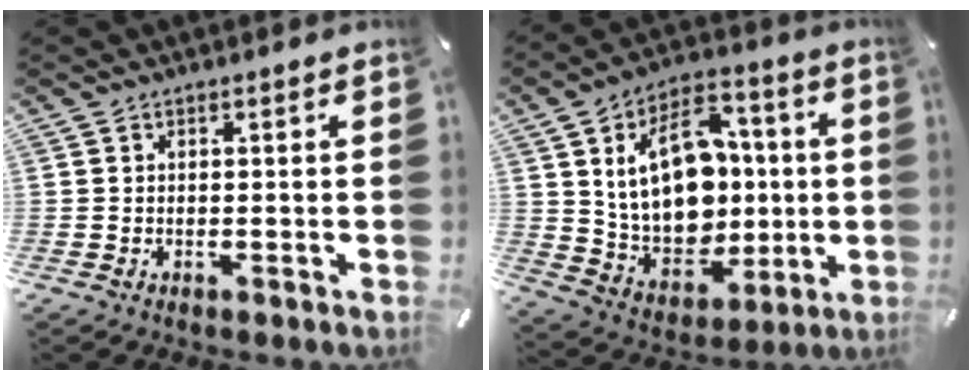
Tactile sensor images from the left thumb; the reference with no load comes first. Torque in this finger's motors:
{"motor_torque": [0.75, 1.17, 0.80, -0.50, 0.48]}